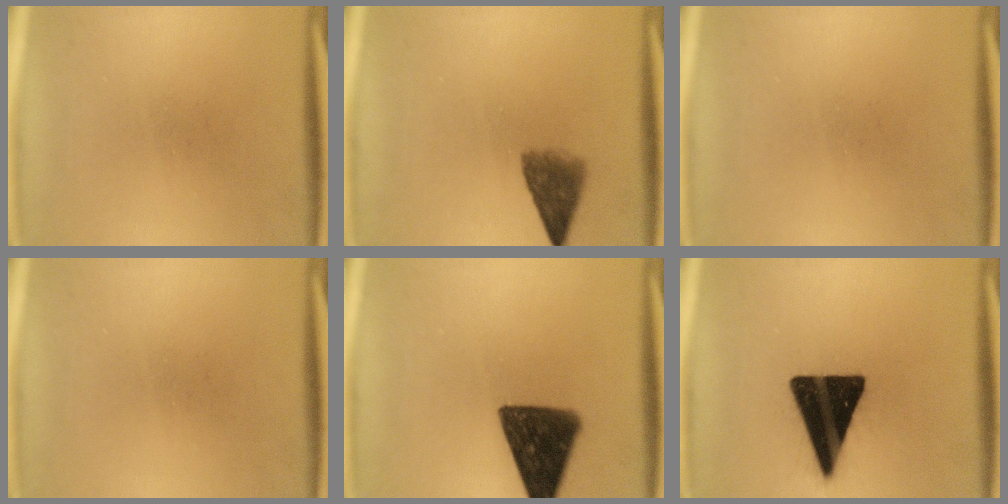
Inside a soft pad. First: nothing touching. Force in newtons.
{"total": 4.7}
{"total": 0.0}
{"total": 0.0}
{"total": 13.8}
{"total": 19.1}